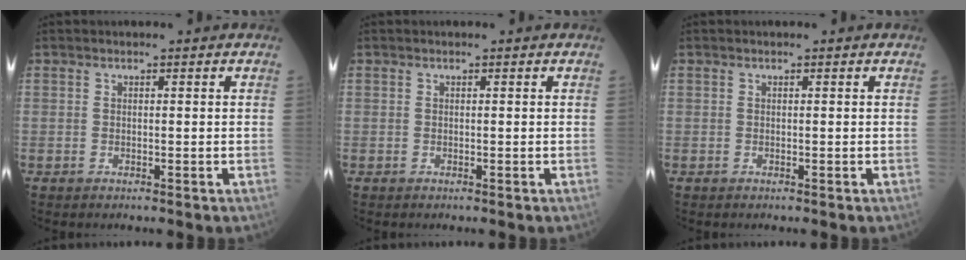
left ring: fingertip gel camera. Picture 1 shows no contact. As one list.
[{"total": 0.0}, {"total": 0.0}]